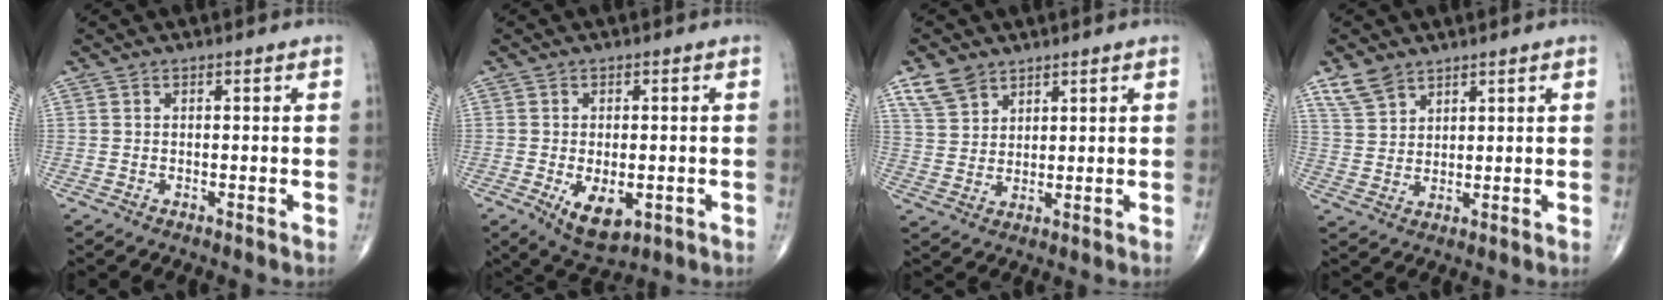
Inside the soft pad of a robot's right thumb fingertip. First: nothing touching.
{"total": 7.4, "force": [-2.1, 4.0, 5.9], "torque": [-0.088, -0.008, -0.022]}
{"total": 6.1, "force": [4.3, 3.8, 2.2], "torque": [-0.033, -0.017, 0.091]}
{"total": 5.6, "force": [4.1, 3.2, 2.1], "torque": [-0.033, -0.016, 0.089]}